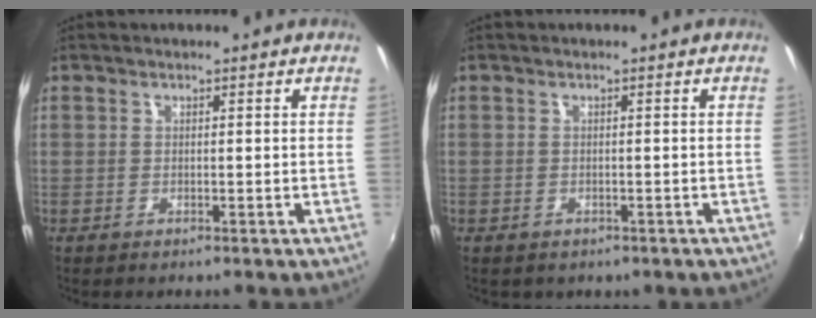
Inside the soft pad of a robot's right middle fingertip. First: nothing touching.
{"total": 1.9, "force": [-1.1, 1.4, 0.8], "torque": [-0.018, -0.005, -0.007]}